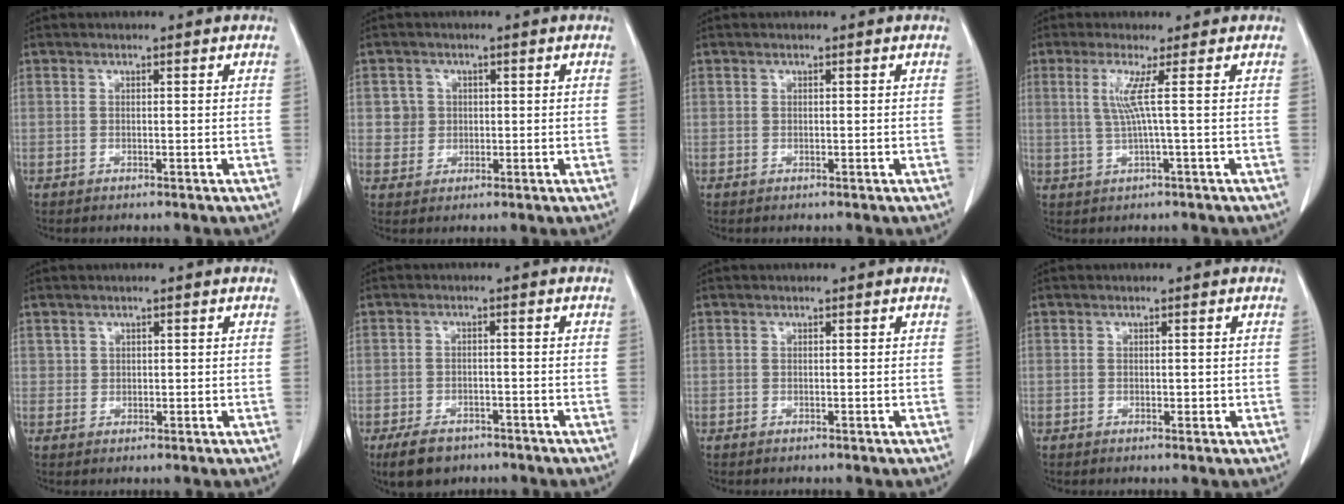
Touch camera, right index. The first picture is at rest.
{"total": 3.0, "force": [0.6, 2.9, 0.1], "torque": [0.006, 0.006, 0.013]}
{"total": 0.0}
{"total": 3.8, "force": [0.7, -1.3, 3.5], "torque": [-0.079, 0.003, 0.019]}
{"total": 1.2, "force": [0.6, 1.0, 0.0], "torque": [0.014, 0.000, 0.007]}
{"total": 5.6, "force": [-4.1, 3.1, 2.4], "torque": [-0.047, -0.003, -0.062]}
{"total": 0.0}
{"total": 0.8, "force": [0.0, 0.6, 0.6], "torque": [-0.005, 0.000, 0.002]}